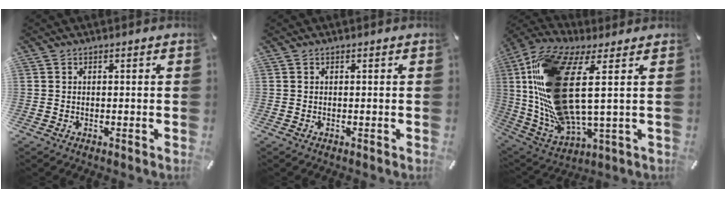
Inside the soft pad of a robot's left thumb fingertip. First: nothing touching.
{"total": 0.0}
{"total": 19.8, "force": [4.8, 7.2, 17.8], "torque": [-0.394, -0.027, 0.076]}